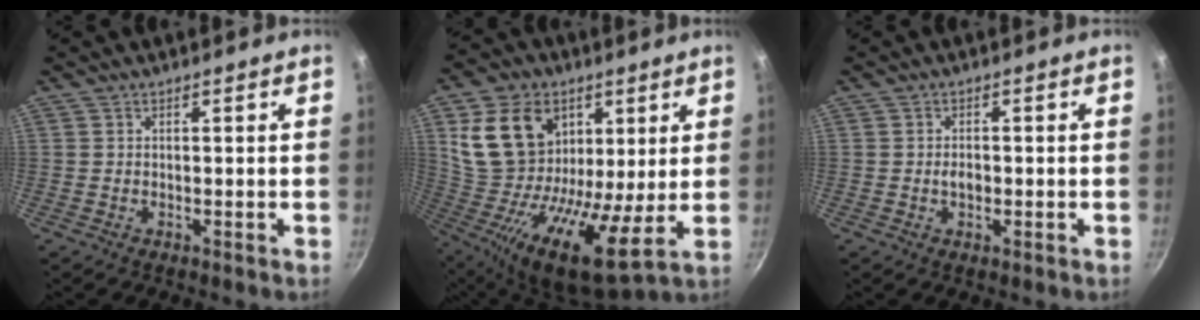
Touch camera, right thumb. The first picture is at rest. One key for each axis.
{"total": 22.5, "fx": 7.9, "fy": 14.5, "fz": 15.2, "tx": -0.284, "ty": -0.028, "tz": 0.133}
{"total": 2.4, "fx": -0.4, "fy": 1.4, "fz": 1.8, "tx": -0.026, "ty": 0.005, "tz": -0.008}